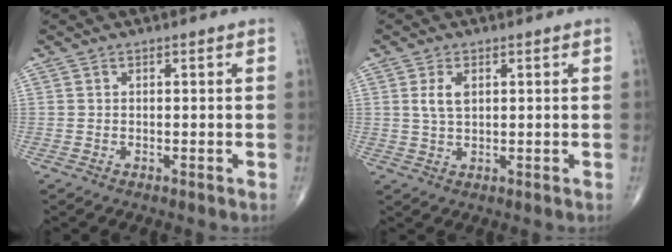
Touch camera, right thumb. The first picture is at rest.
{"total": 3.5, "force": [1.0, 1.8, 2.8], "torque": [-0.056, -0.002, 0.022]}